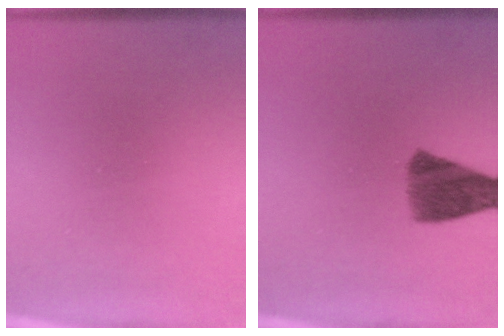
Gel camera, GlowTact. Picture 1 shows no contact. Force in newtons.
{"total": 8.2}